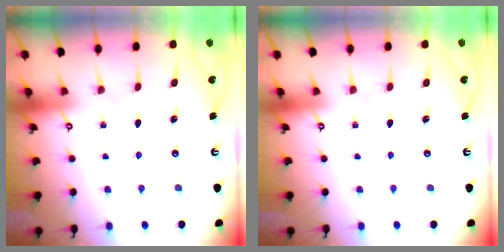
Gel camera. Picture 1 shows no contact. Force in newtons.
{"total": 0.0}